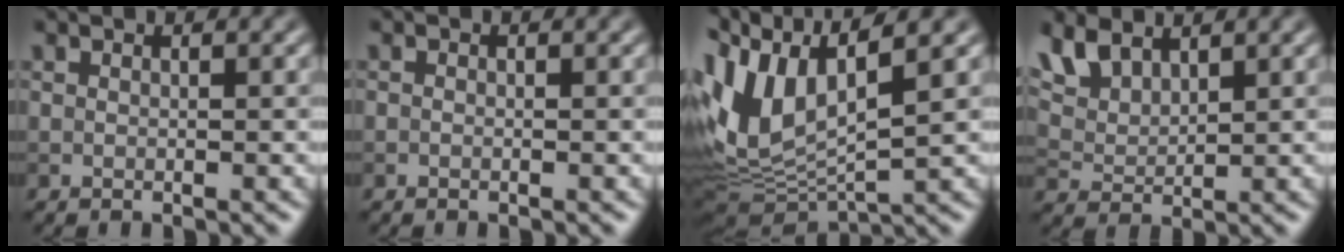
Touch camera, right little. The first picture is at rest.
{"total": 0.0}
{"total": 9.1, "force": [3.6, 4.1, 7.2], "torque": [-0.166, 0.003, 0.072]}
{"total": 4.6, "force": [3.3, 2.0, 2.5], "torque": [-0.060, 0.007, 0.065]}